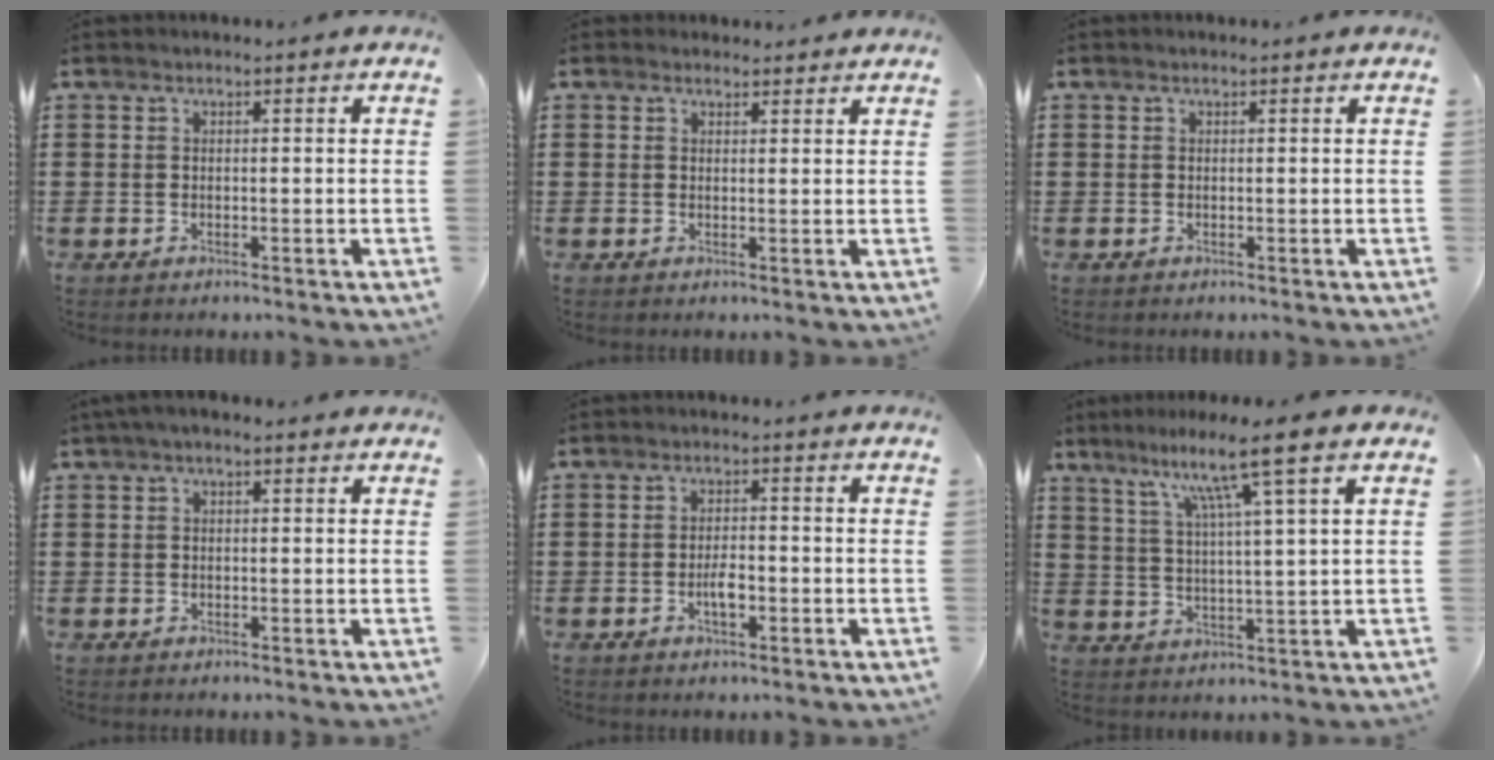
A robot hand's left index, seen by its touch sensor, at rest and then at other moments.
{"total": 1.5, "force": [1.4, 0.5, 0.1], "torque": [-0.004, 0.005, 0.028]}
{"total": 0.0}
{"total": 1.4, "force": [0.2, 1.0, 0.9], "torque": [-0.020, 0.007, 0.002]}
{"total": 3.0, "force": [-1.0, 1.1, 2.6], "torque": [-0.047, 0.004, -0.019]}
{"total": 8.9, "force": [5.7, -0.6, 6.8], "torque": [-0.140, -0.013, 0.091]}